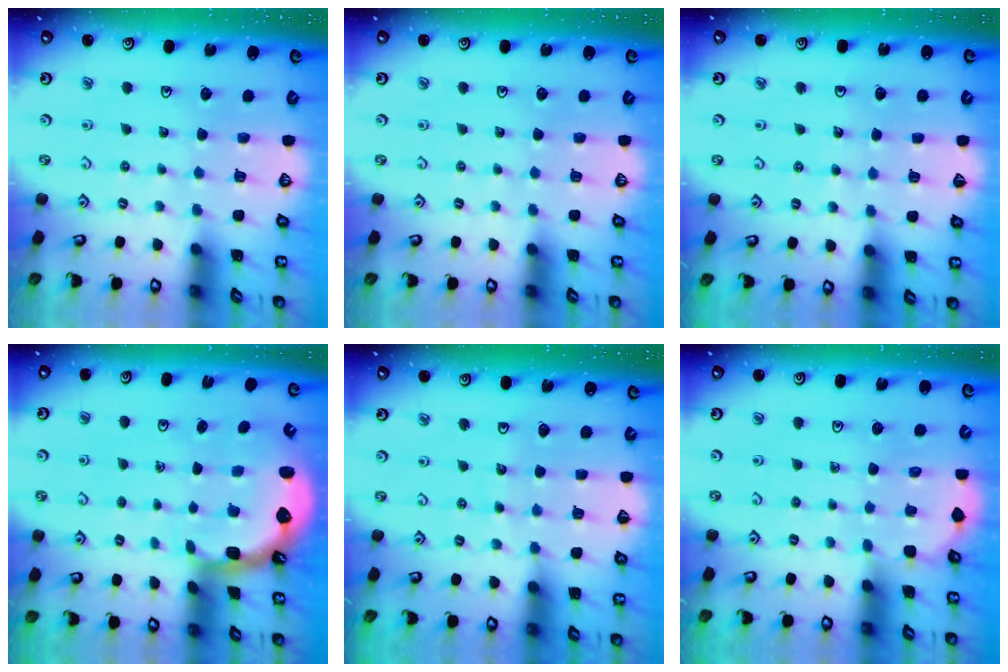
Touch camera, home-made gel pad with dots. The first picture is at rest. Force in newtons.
{"total": 0.0}
{"total": 3.4, "press": 3.4, "slide": 0.4}
{"total": 2.5, "press": 1.2, "slide": 2.2}
{"total": 3.6, "press": 3.5, "slide": 0.4}
{"total": 2.4, "press": 2.4, "slide": 0.1}